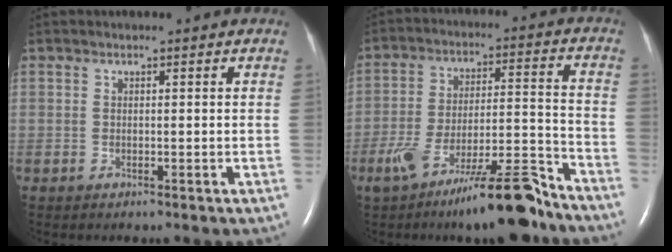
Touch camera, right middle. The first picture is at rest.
{"total": 15.0, "force": [-11.2, 1.8, 9.9], "torque": [-0.157, 0.010, -0.180]}